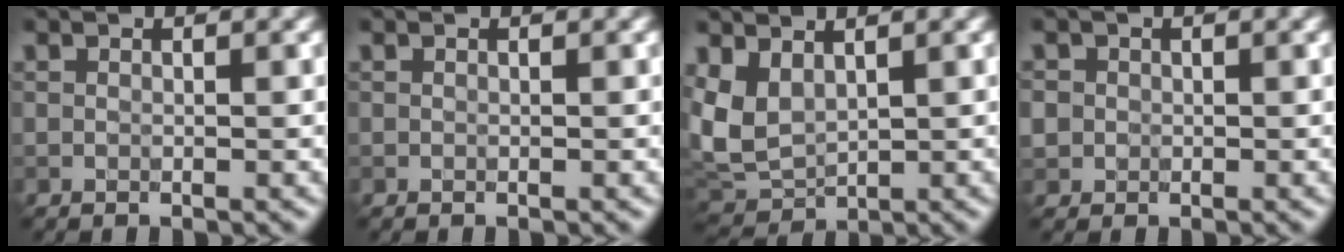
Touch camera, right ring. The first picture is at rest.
{"total": 0.0}
{"total": 4.8, "force": [1.5, 3.2, 3.3], "torque": [-0.086, -0.002, 0.030]}
{"total": 1.6, "force": [0.0, 1.6, 0.3], "torque": [0.000, -0.001, 0.003]}